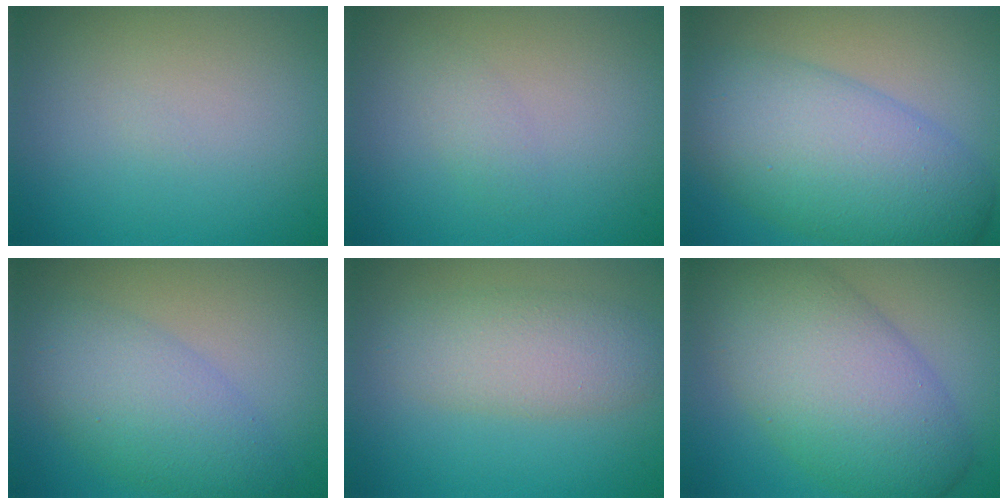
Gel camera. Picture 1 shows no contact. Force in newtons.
{"total": 1.1, "press": 1.1, "slide": 0.0}
{"total": 9.0, "press": 9.0, "slide": 0.2}
{"total": 5.3, "press": 5.3, "slide": 0.1}
{"total": 4.1, "press": 4.0, "slide": 0.2}
{"total": 10.0, "press": 10.0, "slide": 0.2}